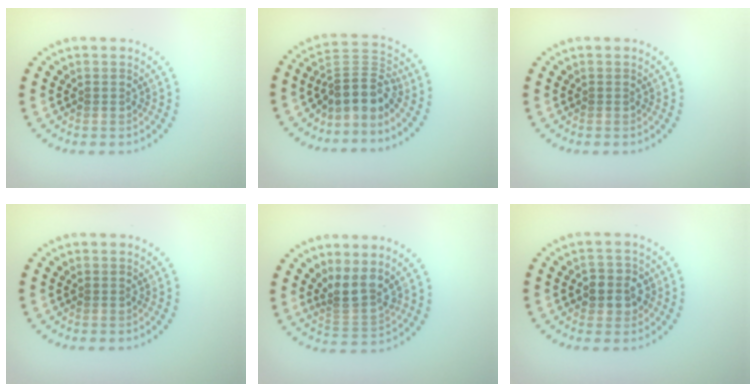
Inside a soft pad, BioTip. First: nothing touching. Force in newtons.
{"total": 4.0, "press": 2.6, "slide": 3.0}
{"total": 0.0}
{"total": 0.0}
{"total": 3.0, "press": 2.3, "slide": 1.9}
{"total": 2.7, "press": 2.6, "slide": 0.8}